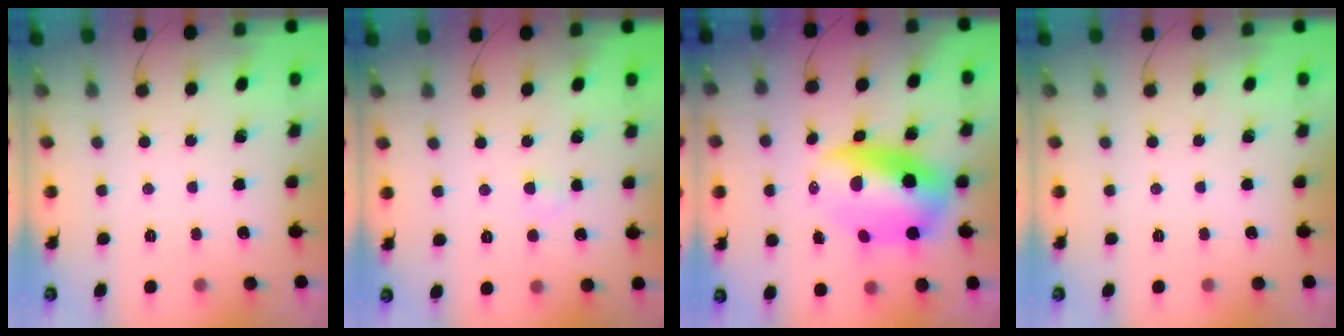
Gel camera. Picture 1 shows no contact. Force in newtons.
{"total": 1.5, "press": 1.4, "slide": 0.7}
{"total": 12.5, "press": 12.1, "slide": 3.1}
{"total": 0.0}